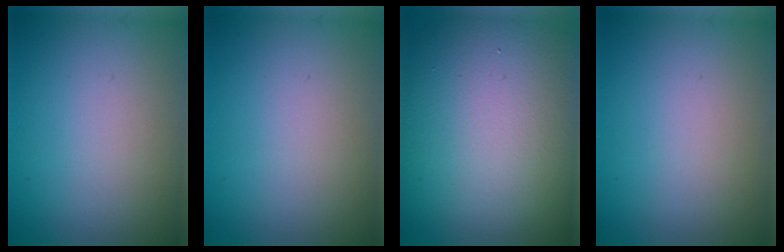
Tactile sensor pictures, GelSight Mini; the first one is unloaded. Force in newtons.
{"total": 0.0}
{"total": 17.0, "press": 17.0, "slide": 1.0}
{"total": 0.0}